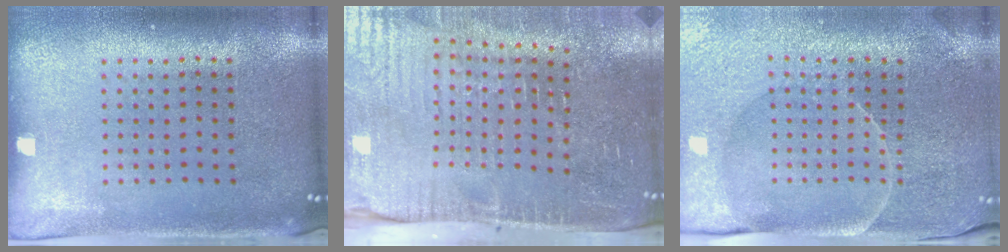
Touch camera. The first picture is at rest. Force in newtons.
{"total": 4.7, "press": 4.5, "slide": 1.5}
{"total": 3.8, "press": 3.7, "slide": 0.8}